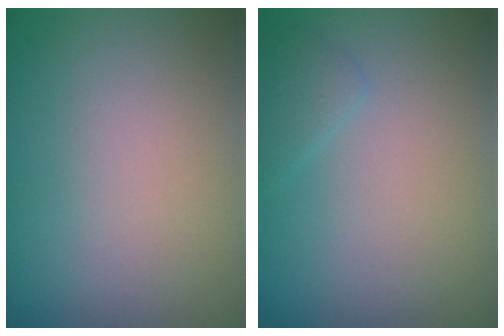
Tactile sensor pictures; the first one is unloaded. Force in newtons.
{"total": 1.3, "press": 1.3, "slide": 0.1}